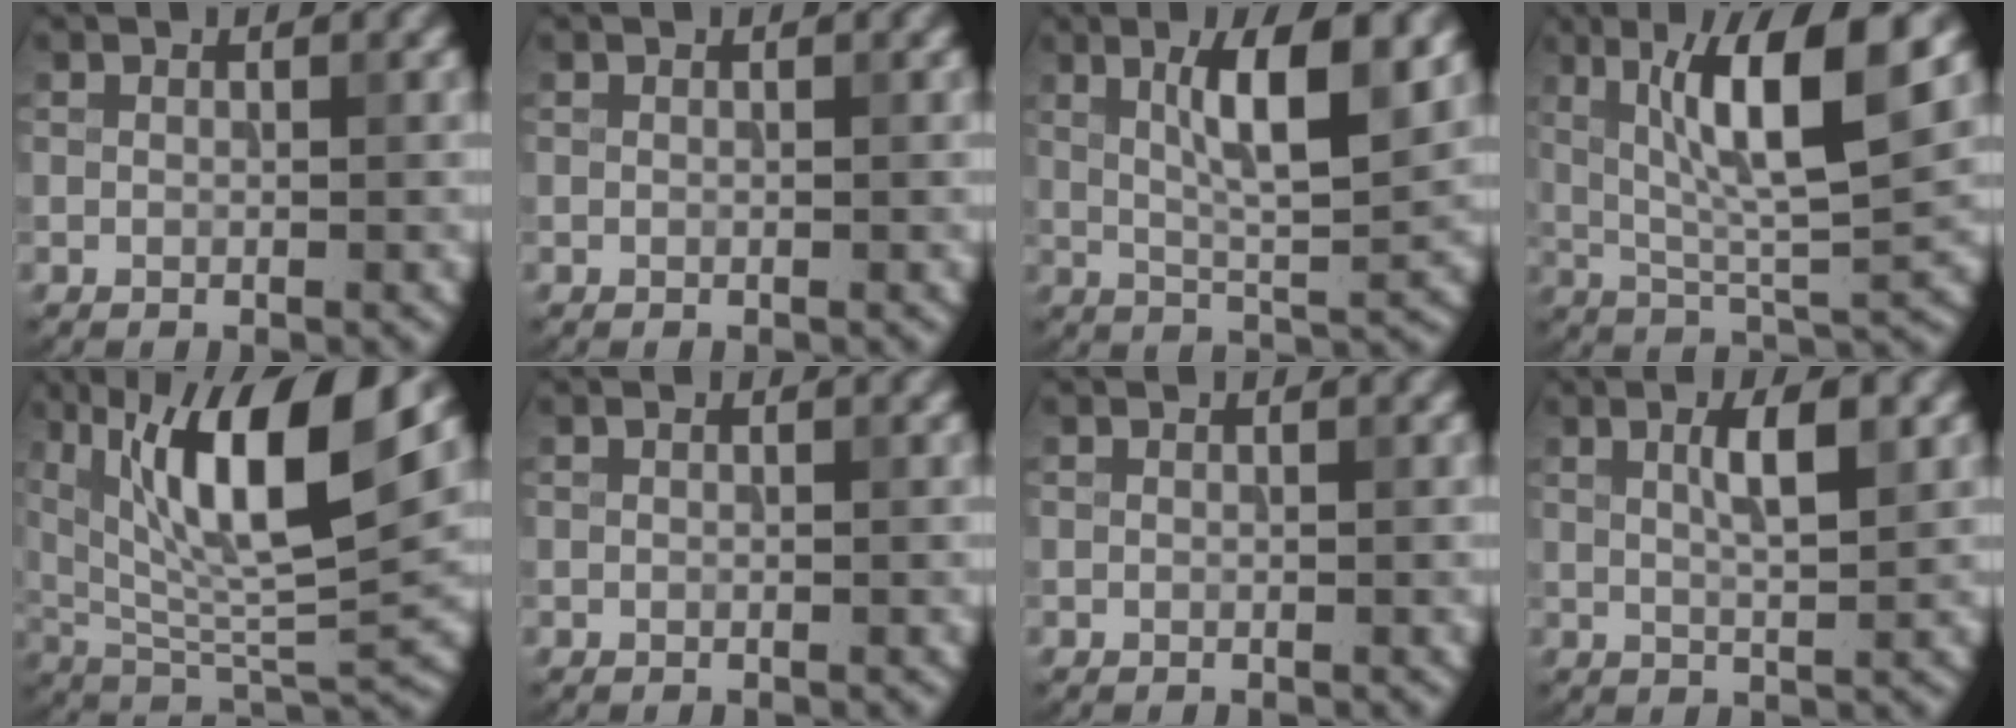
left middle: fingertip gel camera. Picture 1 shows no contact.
{"total": 0.0}
{"total": 6.9, "force": [2.3, 1.3, 6.4], "torque": [-0.102, 0.000, 0.048]}
{"total": 9.2, "force": [3.1, 1.7, 8.5], "torque": [-0.140, 0.000, 0.065]}
{"total": 12.0, "force": [5.2, 3.5, 10.2], "torque": [-0.185, -0.001, 0.106]}
{"total": 0.0}
{"total": 0.0}
{"total": 3.2, "force": [1.0, 0.6, 3.0], "torque": [-0.046, 0.005, 0.023]}